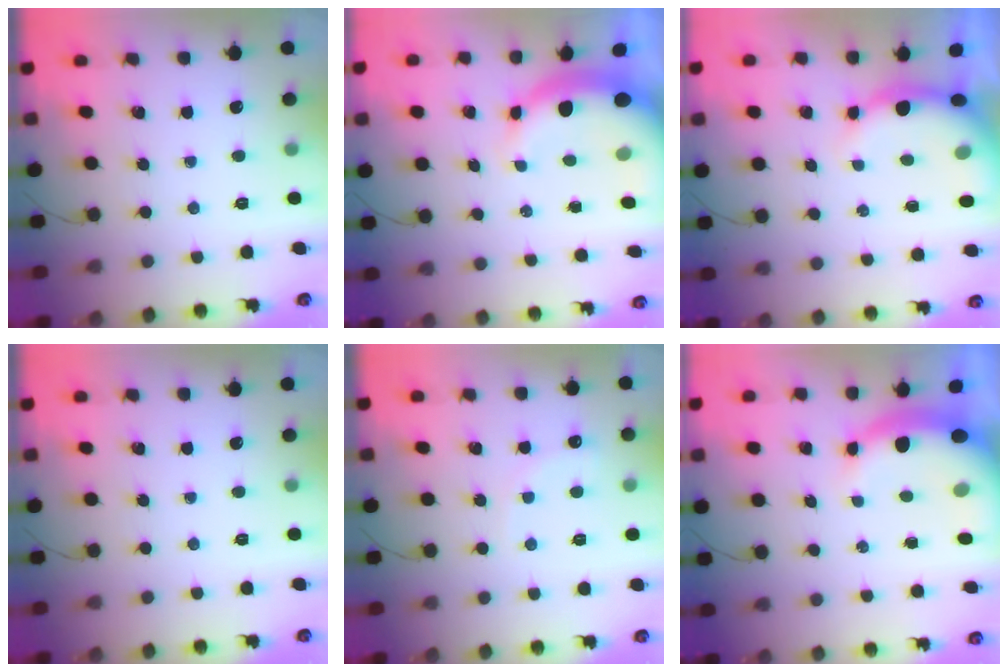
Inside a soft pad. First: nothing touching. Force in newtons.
{"total": 10.9, "press": 10.8, "slide": 1.8}
{"total": 8.3, "press": 8.2, "slide": 1.5}
{"total": 0.0}
{"total": 4.5, "press": 4.3, "slide": 1.4}
{"total": 8.2, "press": 8.0, "slide": 1.6}